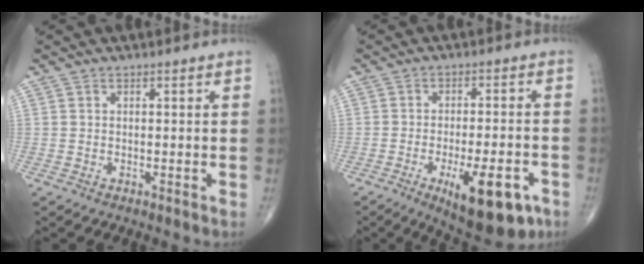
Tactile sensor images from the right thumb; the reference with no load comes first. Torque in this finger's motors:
{"motor_torque": [1.40, 1.57, 1.08, -0.95, 0.30]}